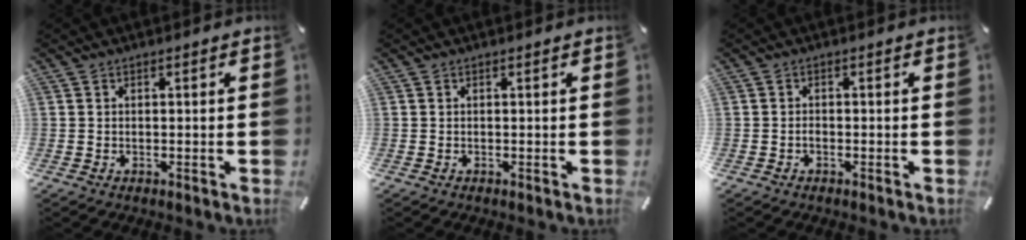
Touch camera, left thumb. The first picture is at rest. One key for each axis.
{"total": 0.0}
{"total": 0.9, "fx": -0.5, "fy": 0.4, "fz": 0.6, "tx": -0.014, "ty": -0.001, "tz": -0.010}